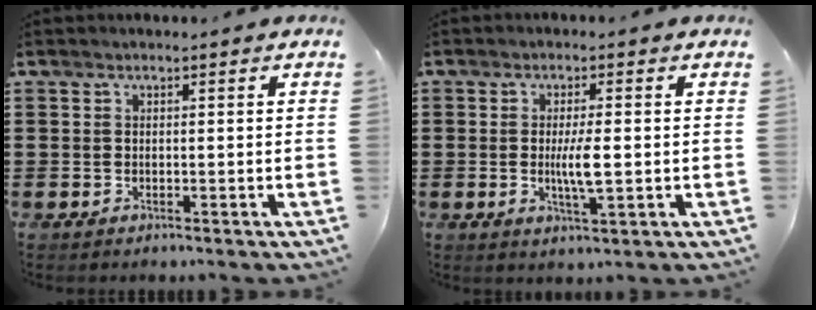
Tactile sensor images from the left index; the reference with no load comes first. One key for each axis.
{"total": 4.5, "fx": -0.2, "fy": 0.7, "fz": 4.5, "tx": -0.088, "ty": -0.004, "tz": -0.008}